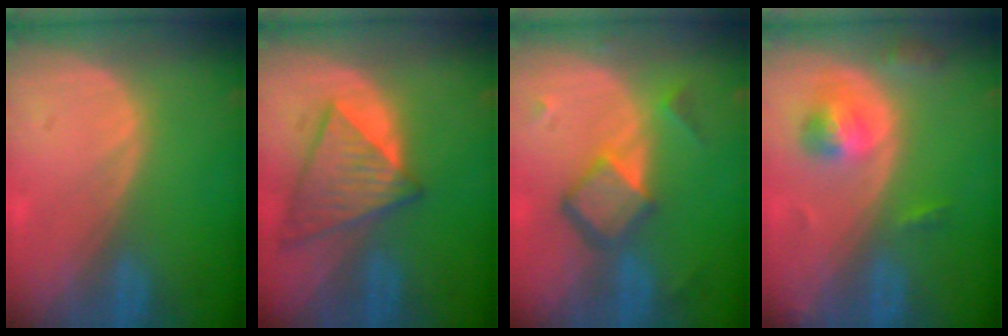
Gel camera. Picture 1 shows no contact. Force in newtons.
{"total": 7.6, "press": 7.3, "slide": 2.2}
{"total": 6.7, "press": 5.8, "slide": 3.3}
{"total": 5.3, "press": 4.9, "slide": 2.2}